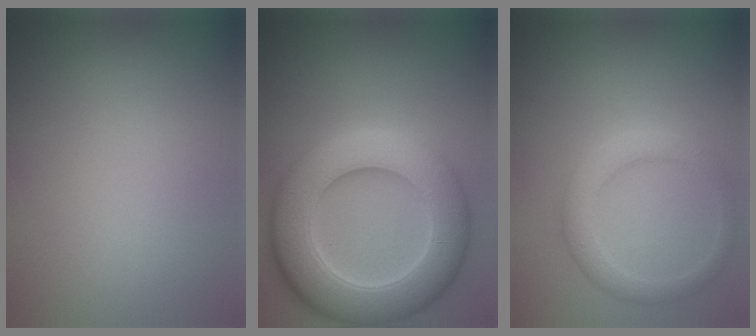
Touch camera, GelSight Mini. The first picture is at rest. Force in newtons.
{"total": 10.1, "press": 10.1, "slide": 0.7}
{"total": 2.9, "press": 2.9, "slide": 0.1}